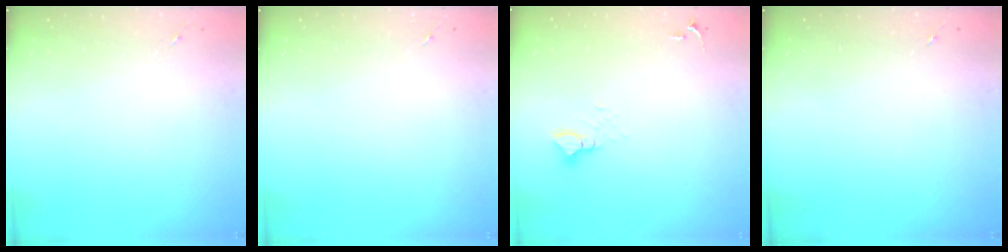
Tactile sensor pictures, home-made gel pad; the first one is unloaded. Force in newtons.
{"total": 0.0}
{"total": 3.9, "press": 3.9, "slide": 0.2}
{"total": 0.0}